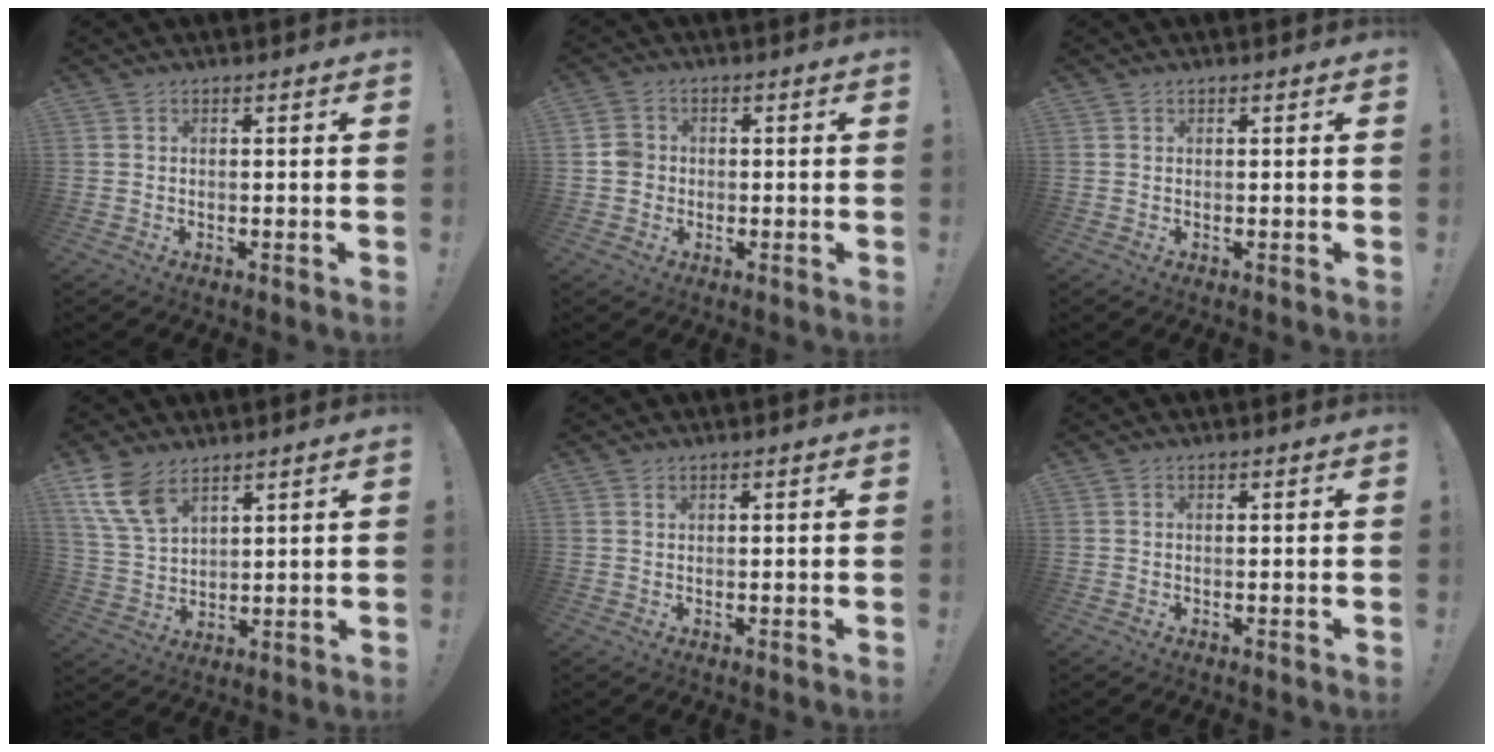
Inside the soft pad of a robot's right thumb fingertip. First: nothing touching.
{"total": 4.4, "force": [-0.5, 4.1, 1.5], "torque": [-0.018, 0.012, -0.006]}
{"total": 0.0}
{"total": 11.2, "force": [7.2, 6.3, 5.8], "torque": [-0.127, -0.030, 0.145]}
{"total": 0.5, "force": [0.4, 0.3, 0.2], "torque": [-0.001, -0.001, 0.008]}
{"total": 0.0}